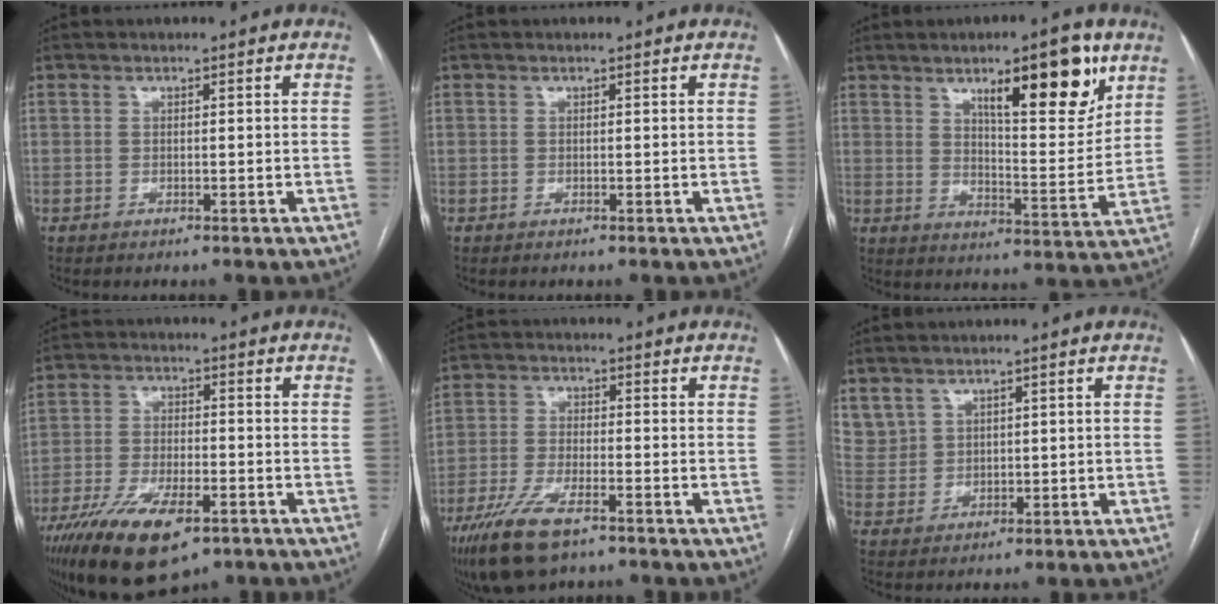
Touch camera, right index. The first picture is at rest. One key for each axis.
{"total": 0.0}
{"total": 13.6, "fx": 7.8, "fy": 2.8, "fz": 10.8, "tx": -0.154, "ty": -0.008, "tz": 0.118}
{"total": 14.3, "fx": -8.8, "fy": 5.1, "fz": 10.0, "tx": -0.195, "ty": -0.019, "tz": -0.149}
{"total": 9.7, "fx": -6.3, "fy": 2.8, "fz": 6.8, "tx": -0.139, "ty": -0.017, "tz": -0.113}
{"total": 5.3, "fx": 3.6, "fy": 3.8, "fz": 0.9, "tx": -0.026, "ty": 0.013, "tz": 0.086}